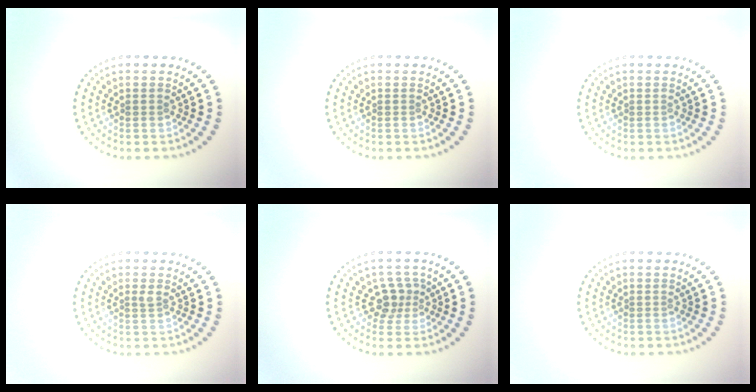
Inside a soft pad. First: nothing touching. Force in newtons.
{"total": 0.0}
{"total": 0.0}
{"total": 0.8, "press": 0.6, "slide": 0.5}
{"total": 2.4, "press": 1.8, "slide": 1.6}
{"total": 0.0}